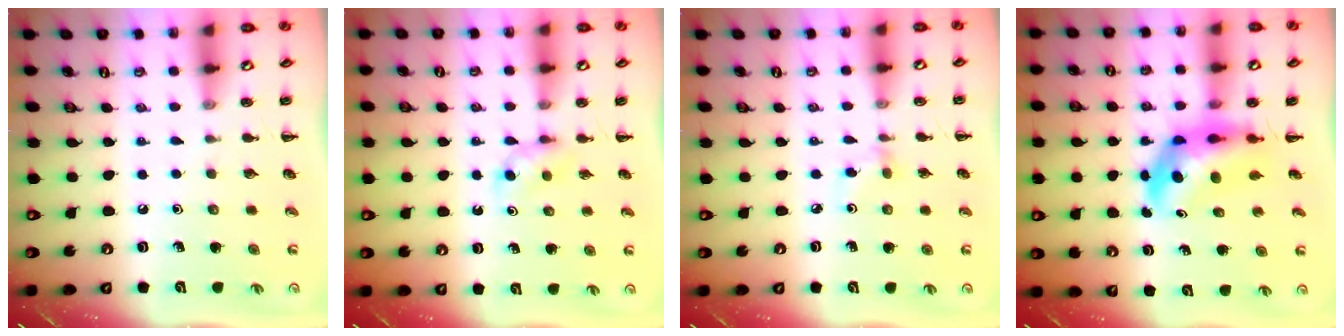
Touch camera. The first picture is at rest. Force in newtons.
{"total": 2.7, "press": 2.4, "slide": 1.1}
{"total": 3.0, "press": 2.8, "slide": 1.2}
{"total": 5.7, "press": 5.4, "slide": 1.9}